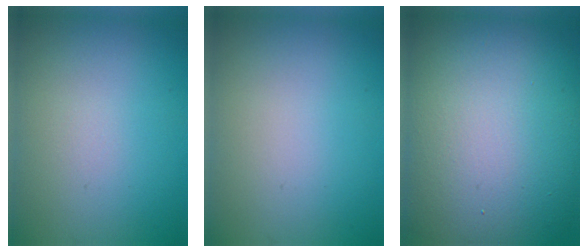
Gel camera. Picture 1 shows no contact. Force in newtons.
{"total": 0.0}
{"total": 18.1, "press": 18.0, "slide": 1.0}